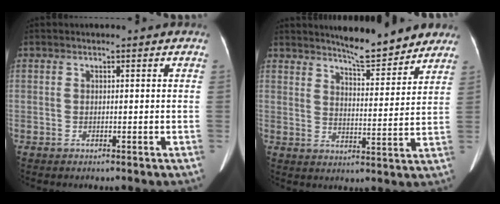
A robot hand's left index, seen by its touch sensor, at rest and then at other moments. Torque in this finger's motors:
{"motor_torque": [0.87, -1.28, -0.24, 0.00]}